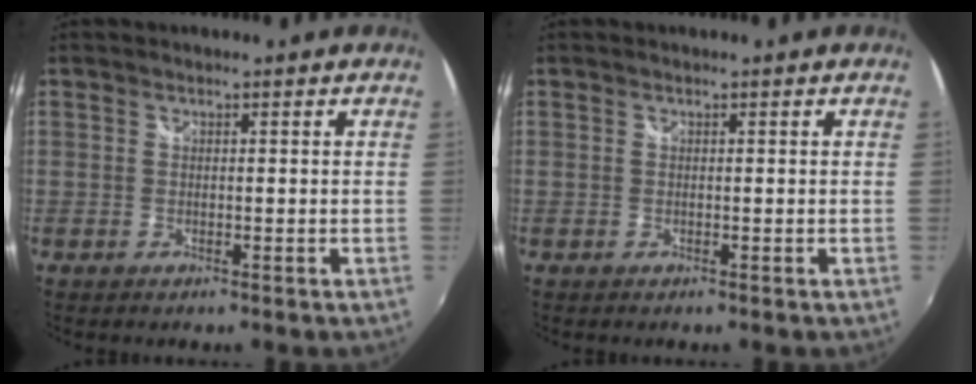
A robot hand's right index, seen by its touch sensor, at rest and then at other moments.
{"total": 0.0}